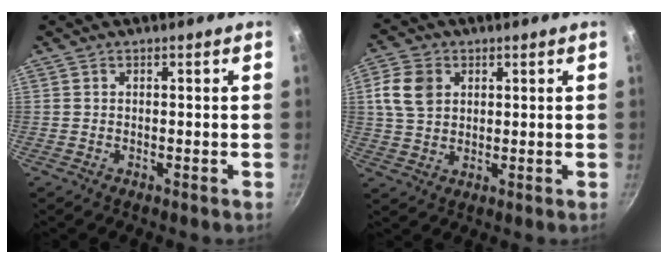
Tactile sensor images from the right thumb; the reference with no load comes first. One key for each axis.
{"total": 7.7, "fx": 2.2, "fy": 5.9, "fz": 4.5, "tx": -0.075, "ty": 0.005, "tz": 0.040}